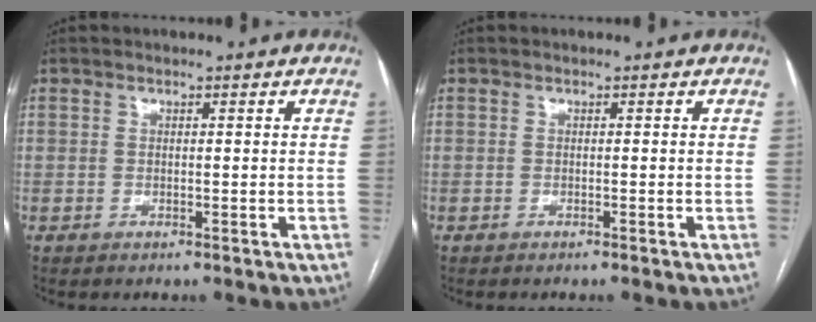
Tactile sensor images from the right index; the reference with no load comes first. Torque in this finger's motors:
{"motor_torque": [0.03, -0.07, 0.04, 0.01]}